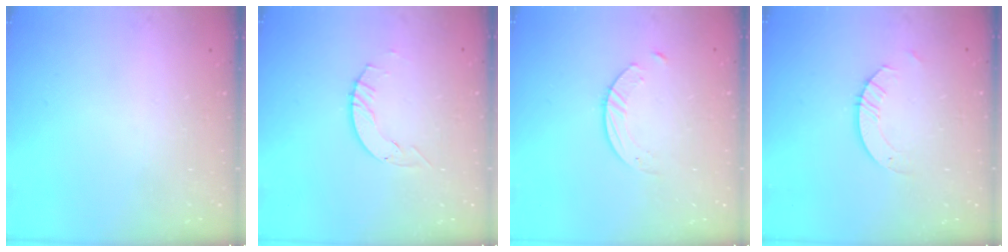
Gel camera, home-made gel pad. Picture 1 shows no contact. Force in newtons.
{"total": 2.1, "press": 2.1, "slide": 0.3}
{"total": 1.4, "press": 1.4, "slide": 0.2}
{"total": 3.5, "press": 3.5, "slide": 0.3}